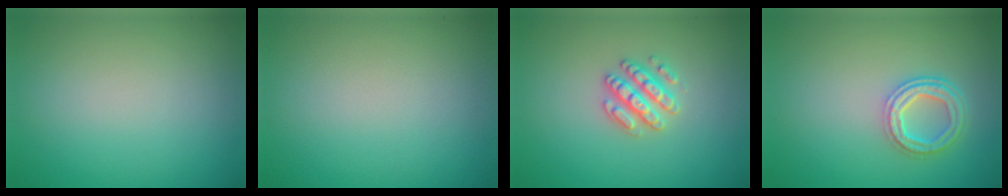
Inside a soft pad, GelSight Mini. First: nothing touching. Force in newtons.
{"total": 0.0}
{"total": 2.8, "press": 2.7, "slide": 0.6}
{"total": 3.8, "press": 2.9, "slide": 2.4}